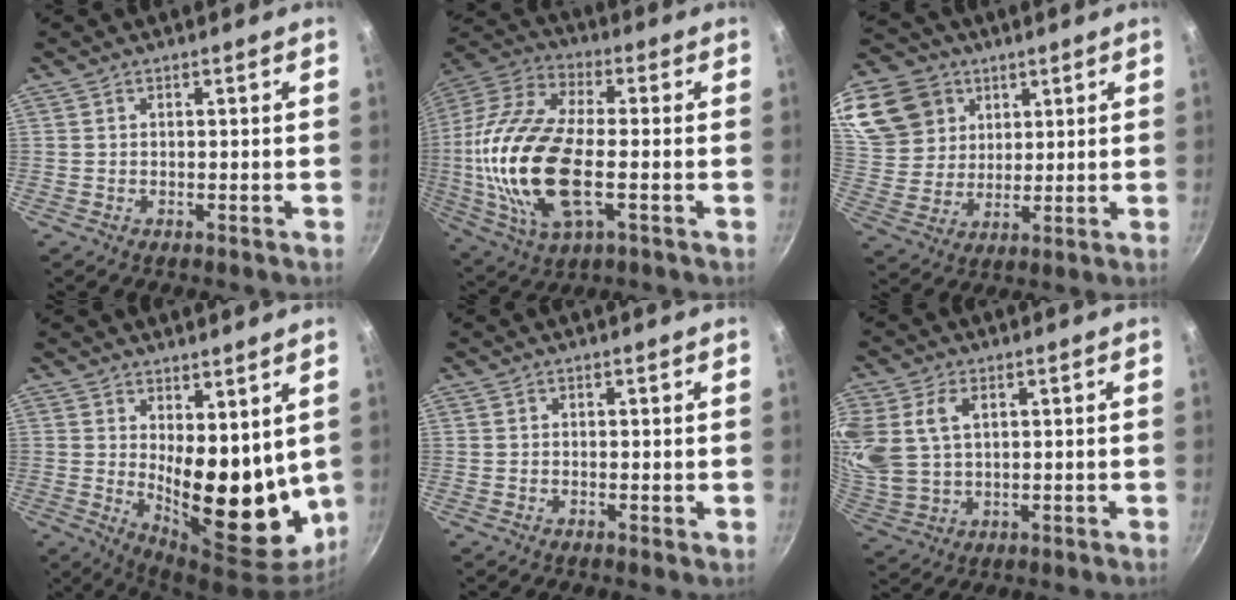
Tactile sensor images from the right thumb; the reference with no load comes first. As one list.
[{"total": 22.8, "force": [-2.4, 10.5, 20.1], "torque": [-0.413, 0.016, -0.056]}, {"total": 20.1, "force": [9.9, 15.5, 8.1], "torque": [-0.192, -0.003, 0.196]}, {"total": 14.1, "force": [3.2, 6.2, 12.2], "torque": [-0.135, -0.060, 0.065]}, {"total": 0.9, "force": [0.1, -0.8, -0.5], "torque": [0.008, -0.008, 0.000]}, {"total": 13.3, "force": [4.1, 9.0, 8.8], "torque": [-0.195, 0.001, 0.090]}]